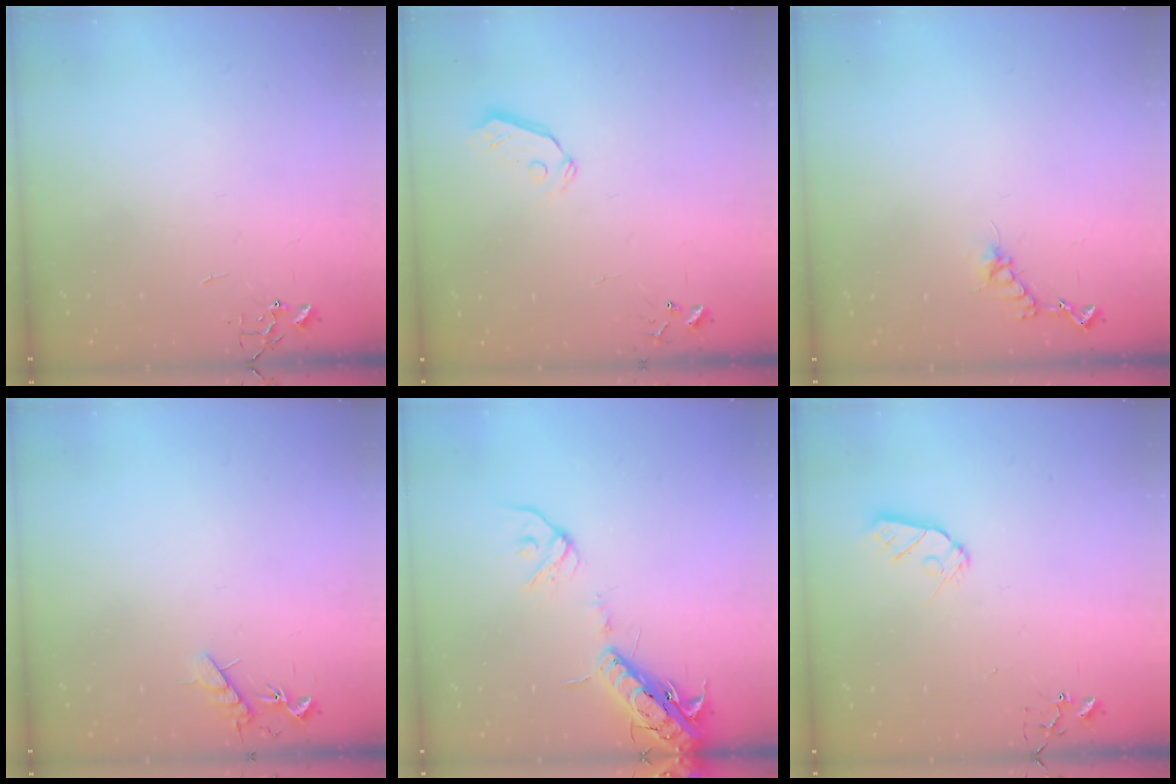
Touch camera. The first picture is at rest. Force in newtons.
{"total": 5.8, "press": 5.8, "slide": 0.5}
{"total": 8.7, "press": 8.6, "slide": 0.7}
{"total": 7.0, "press": 6.9, "slide": 0.6}
{"total": 16.3, "press": 16.0, "slide": 3.3}
{"total": 7.6, "press": 7.6, "slide": 0.5}